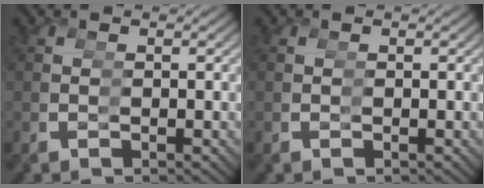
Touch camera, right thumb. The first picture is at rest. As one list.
[{"total": 0.0}]